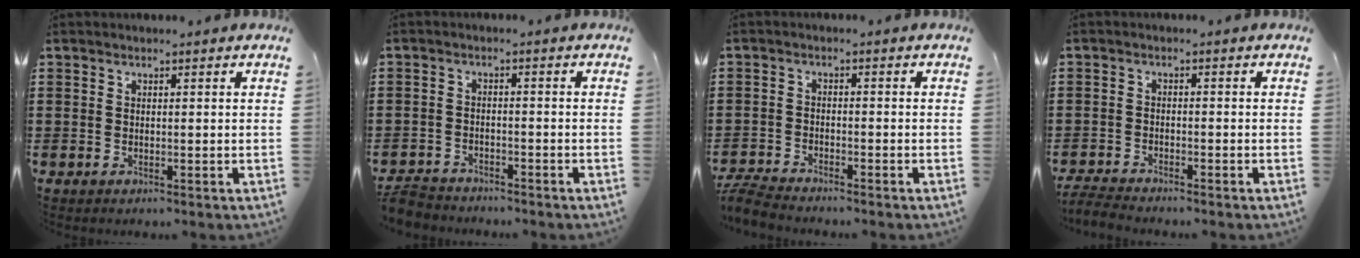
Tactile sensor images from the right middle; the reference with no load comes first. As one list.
[{"total": 3.3, "force": [-3.3, 0.6, 0.3], "torque": [-0.024, -0.004, -0.073]}, {"total": 3.8, "force": [-3.7, 0.1, 0.9], "torque": [-0.037, -0.011, -0.081]}, {"total": 2.8, "force": [-2.8, 0.1, 0.4], "torque": [-0.017, -0.003, -0.060]}]